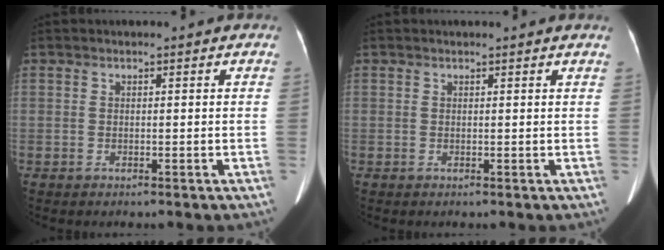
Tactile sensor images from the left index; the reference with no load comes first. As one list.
[{"total": 1.2, "force": [1.1, -0.1, 0.4], "torque": [-0.016, 0.004, 0.015]}]